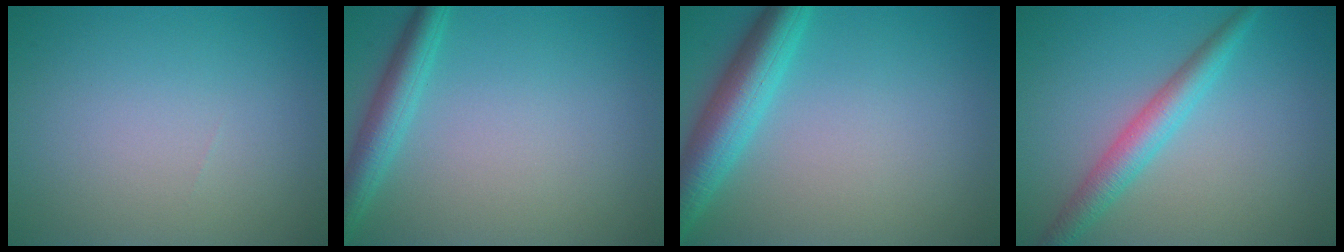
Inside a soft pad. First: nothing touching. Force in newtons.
{"total": 3.2, "press": 3.2, "slide": 0.2}
{"total": 5.6, "press": 5.6, "slide": 0.2}
{"total": 3.5, "press": 3.5, "slide": 0.1}